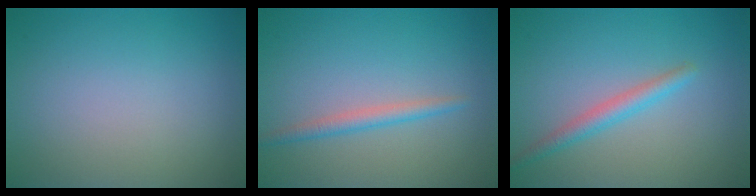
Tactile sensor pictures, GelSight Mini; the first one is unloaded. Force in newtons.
{"total": 1.8, "press": 1.7, "slide": 0.1}
{"total": 2.2, "press": 2.2, "slide": 0.0}